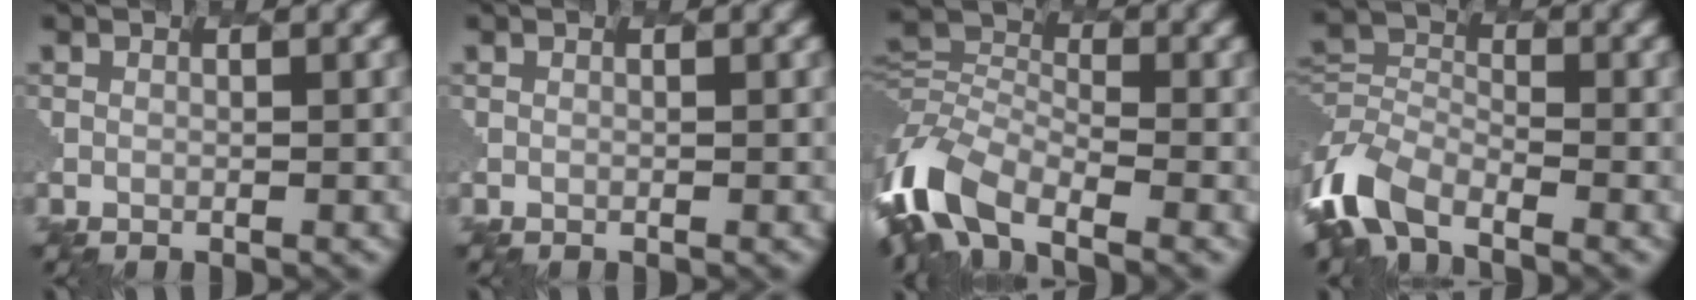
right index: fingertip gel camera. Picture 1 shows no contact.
{"total": 0.0}
{"total": 8.6, "force": [-5.6, 4.3, 4.8], "torque": [-0.112, 0.001, -0.123]}
{"total": 5.9, "force": [-4.8, 2.7, 2.0], "torque": [-0.060, 0.002, -0.108]}